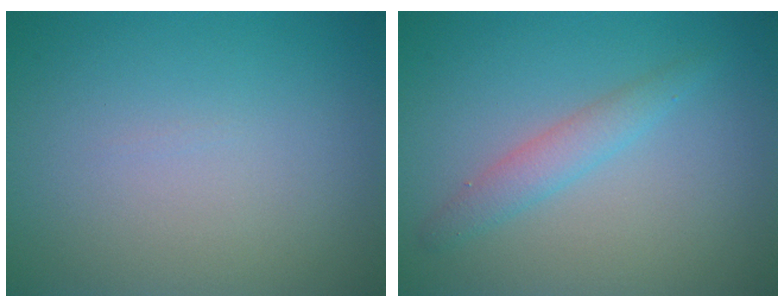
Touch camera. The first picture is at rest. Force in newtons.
{"total": 2.9, "press": 2.9, "slide": 0.4}